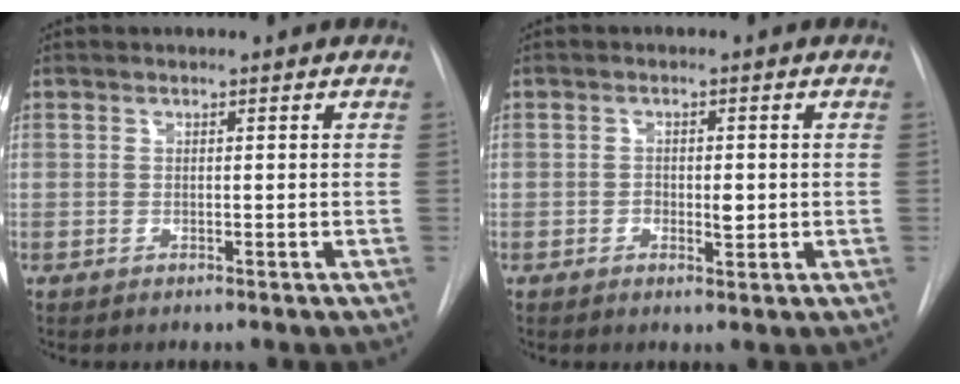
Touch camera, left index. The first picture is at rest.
{"total": 2.4, "force": [-1.2, 1.2, 1.7], "torque": [-0.023, -0.005, -0.015]}